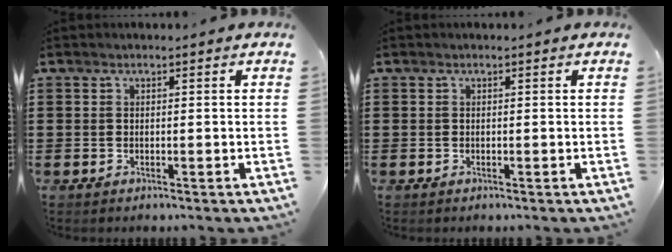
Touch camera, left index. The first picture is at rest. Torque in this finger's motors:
{"motor_torque": [0.00, 0.00, 0.00, 0.00]}